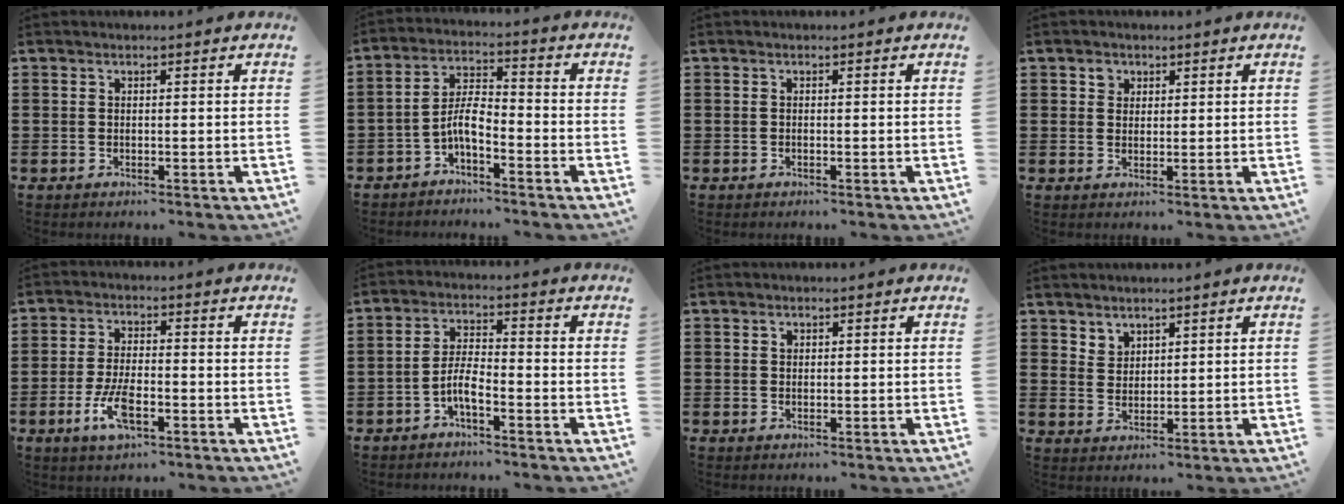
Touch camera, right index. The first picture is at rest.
{"total": 5.1, "force": [-2.6, 1.7, 4.0], "torque": [-0.094, 0.006, -0.056]}
{"total": 0.0}
{"total": 1.9, "force": [0.9, 1.6, 0.5], "torque": [-0.015, 0.008, 0.017]}
{"total": 6.4, "force": [-2.5, 2.4, 5.4], "torque": [-0.121, -0.006, -0.050]}
{"total": 4.3, "force": [-2.3, 1.1, 3.5], "torque": [-0.090, -0.003, -0.050]}
{"total": 0.7, "force": [0.3, 0.5, 0.2], "torque": [-0.005, 0.003, 0.006]}
{"total": 3.0, "force": [2.5, 1.6, -0.1], "torque": [-0.006, 0.001, 0.049]}